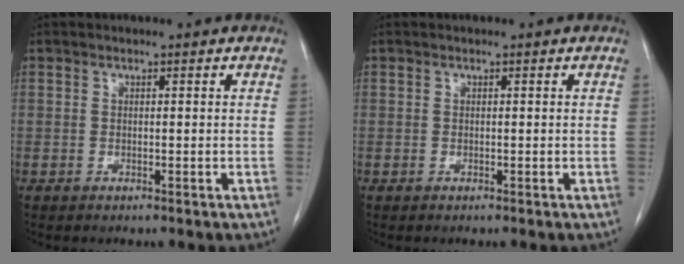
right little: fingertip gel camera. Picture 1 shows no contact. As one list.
[{"total": 0.0}]